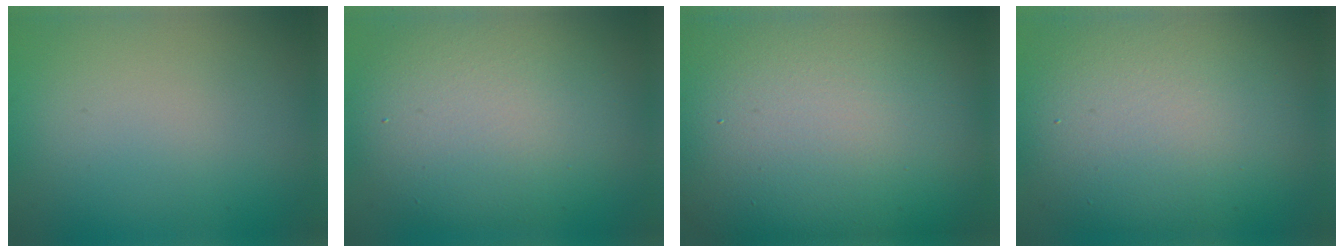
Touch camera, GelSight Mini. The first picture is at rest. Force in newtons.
{"total": 10.5, "press": 10.5, "slide": 0.1}
{"total": 23.4, "press": 23.3, "slide": 1.4}
{"total": 11.6, "press": 11.5, "slide": 1.2}